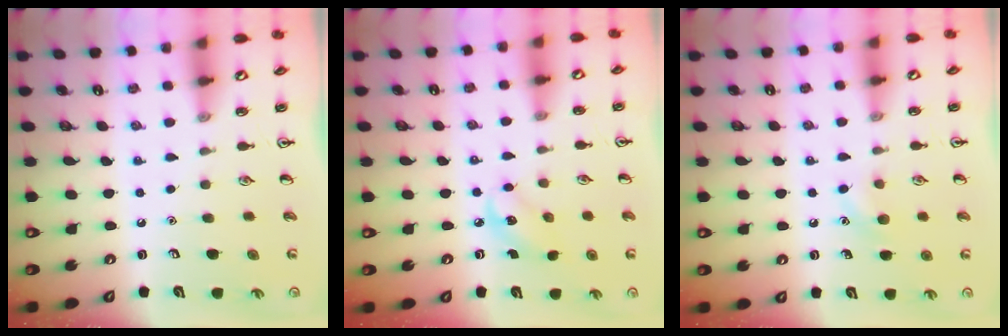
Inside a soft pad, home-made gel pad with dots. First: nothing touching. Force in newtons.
{"total": 3.2, "press": 3.1, "slide": 0.8}
{"total": 6.5, "press": 6.3, "slide": 1.7}